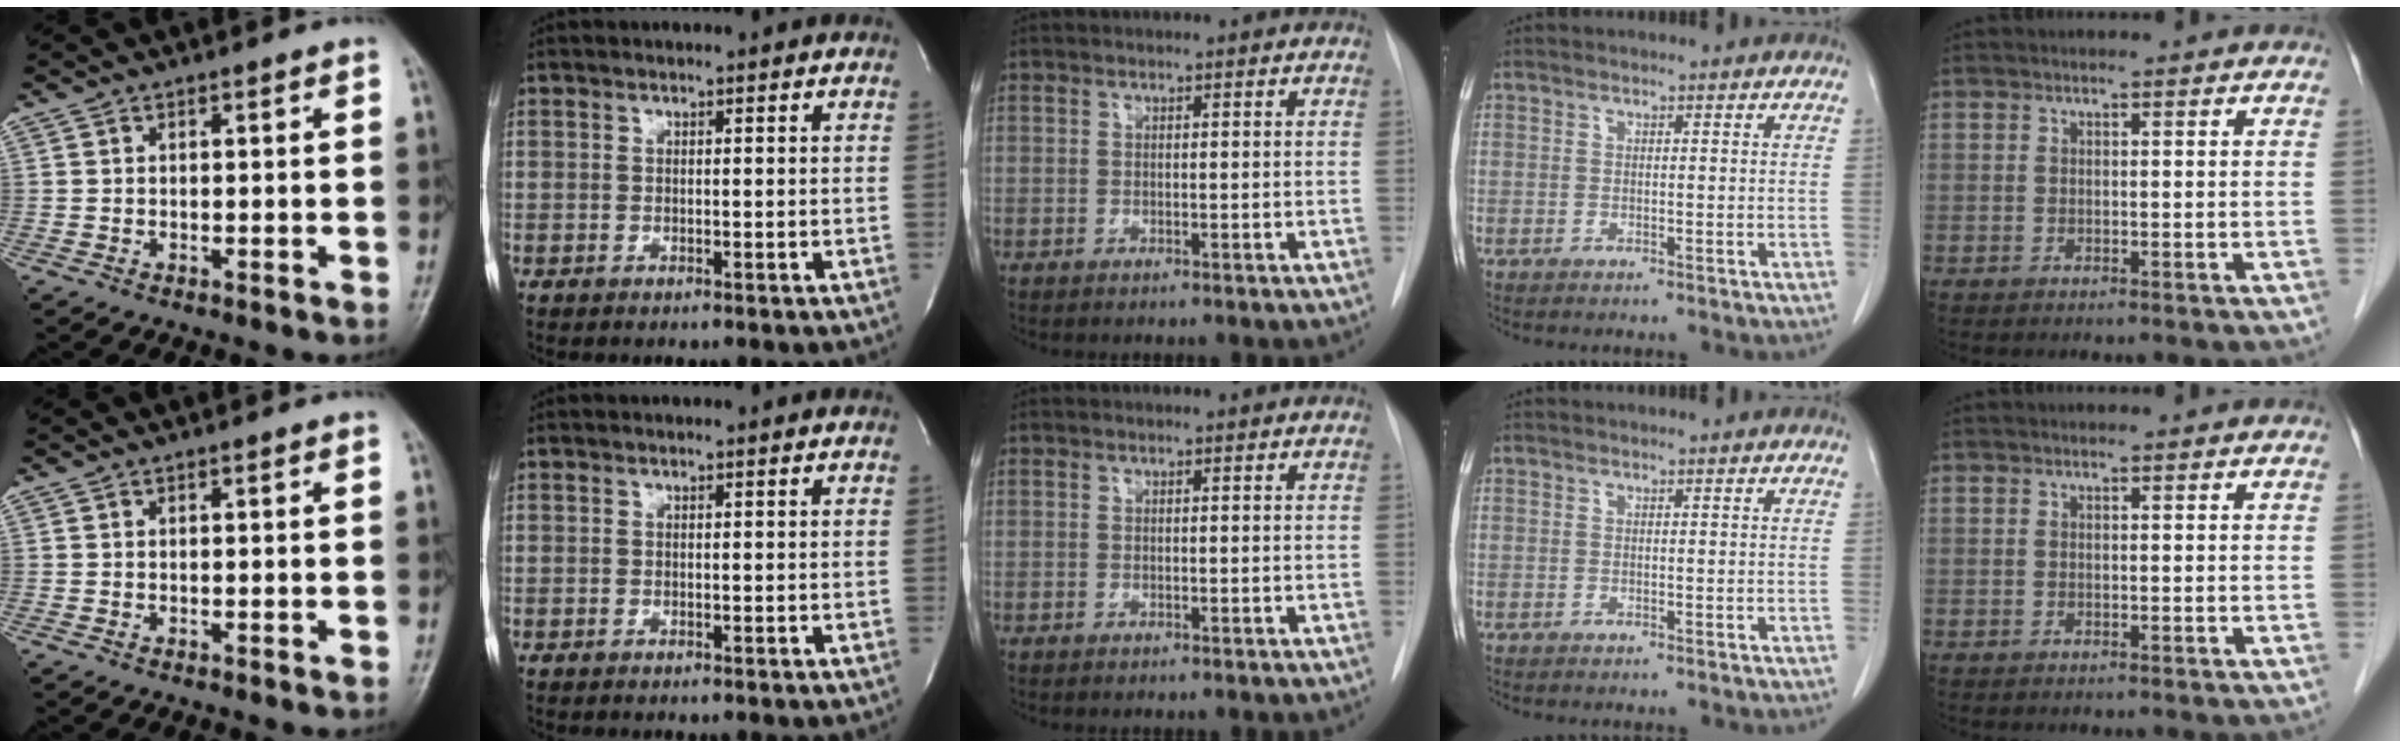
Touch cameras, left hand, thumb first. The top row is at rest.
{}